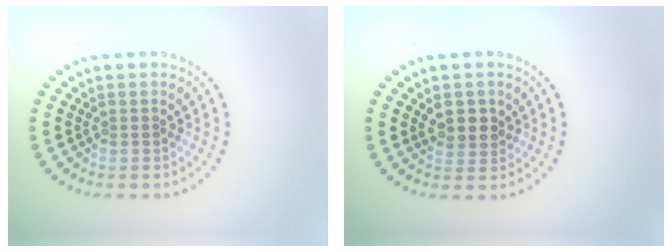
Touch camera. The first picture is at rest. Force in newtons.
{"total": 2.4, "press": 2.3, "slide": 0.7}